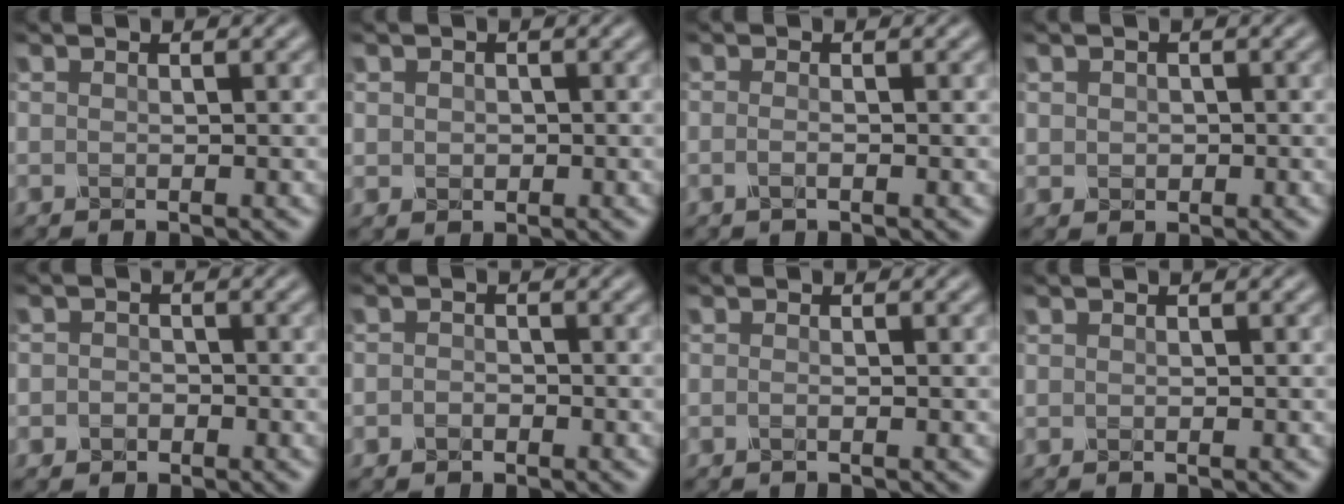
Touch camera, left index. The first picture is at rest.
{"total": 1.0, "force": [0.1, 0.9, 0.2], "torque": [-0.001, 0.000, 0.001]}
{"total": 0.9, "force": [-0.3, 0.4, 0.8], "torque": [-0.014, 0.001, -0.010]}
{"total": 1.1, "force": [0.2, 1.1, 0.2], "torque": [0.002, 0.000, 0.001]}
{"total": 1.2, "force": [-0.4, 1.1, 0.2], "torque": [0.006, 0.003, -0.014]}
{"total": 0.8, "force": [-0.4, 0.6, 0.3], "torque": [-0.007, 0.003, -0.011]}
{"total": 0.7, "force": [-0.1, 0.4, 0.6], "torque": [-0.002, -0.005, -0.012]}
{"total": 0.0}